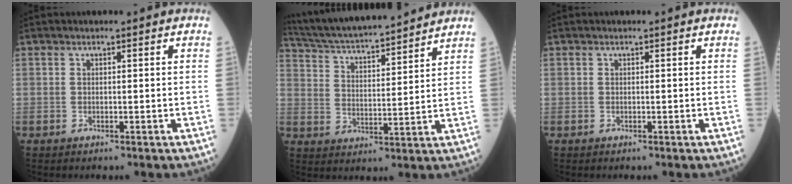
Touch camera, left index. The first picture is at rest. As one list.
[{"total": 18.6, "force": [17.0, 1.5, 7.4], "torque": [-0.131, 0.023, 0.272]}, {"total": 0.0}]